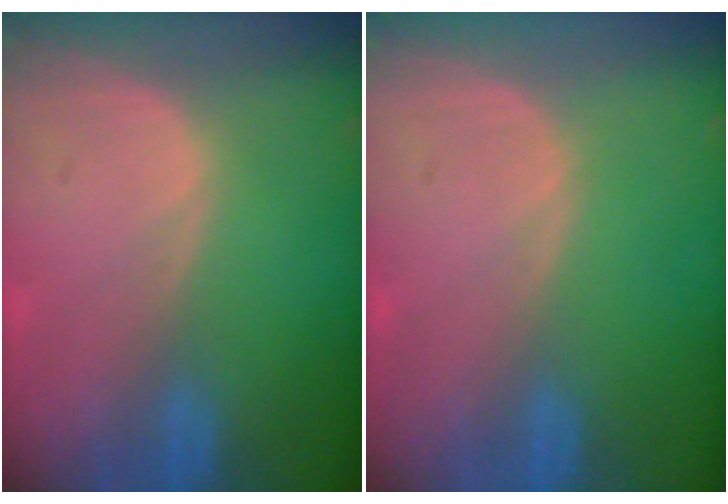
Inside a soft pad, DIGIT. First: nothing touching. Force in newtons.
{"total": 0.0}